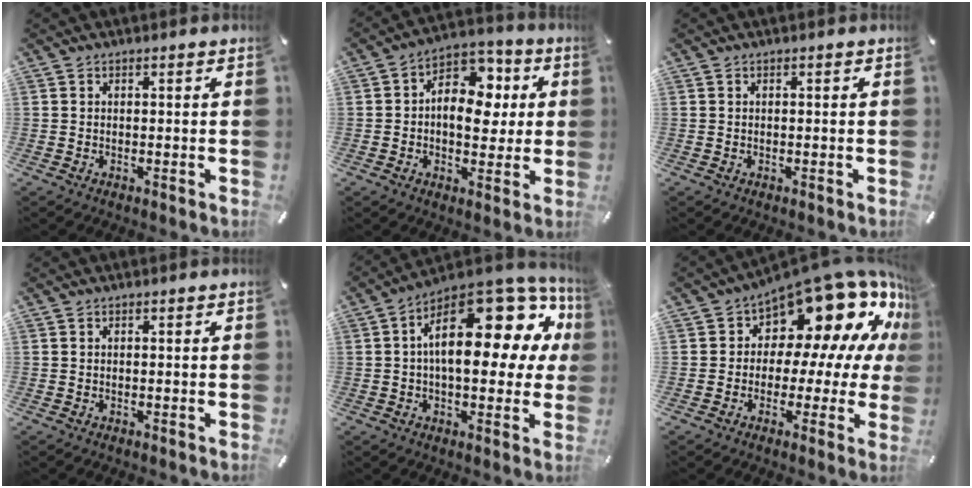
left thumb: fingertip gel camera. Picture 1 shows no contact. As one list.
[{"total": 11.7, "force": [1.3, 9.0, 7.5], "torque": [-0.093, -0.012, 0.024]}, {"total": 0.0}, {"total": 0.0}, {"total": 22.4, "force": [6.5, 11.1, 18.3], "torque": [-0.258, -0.051, 0.112]}, {"total": 18.5, "force": [10.5, 9.7, 11.8], "torque": [-0.175, -0.098, 0.176]}]